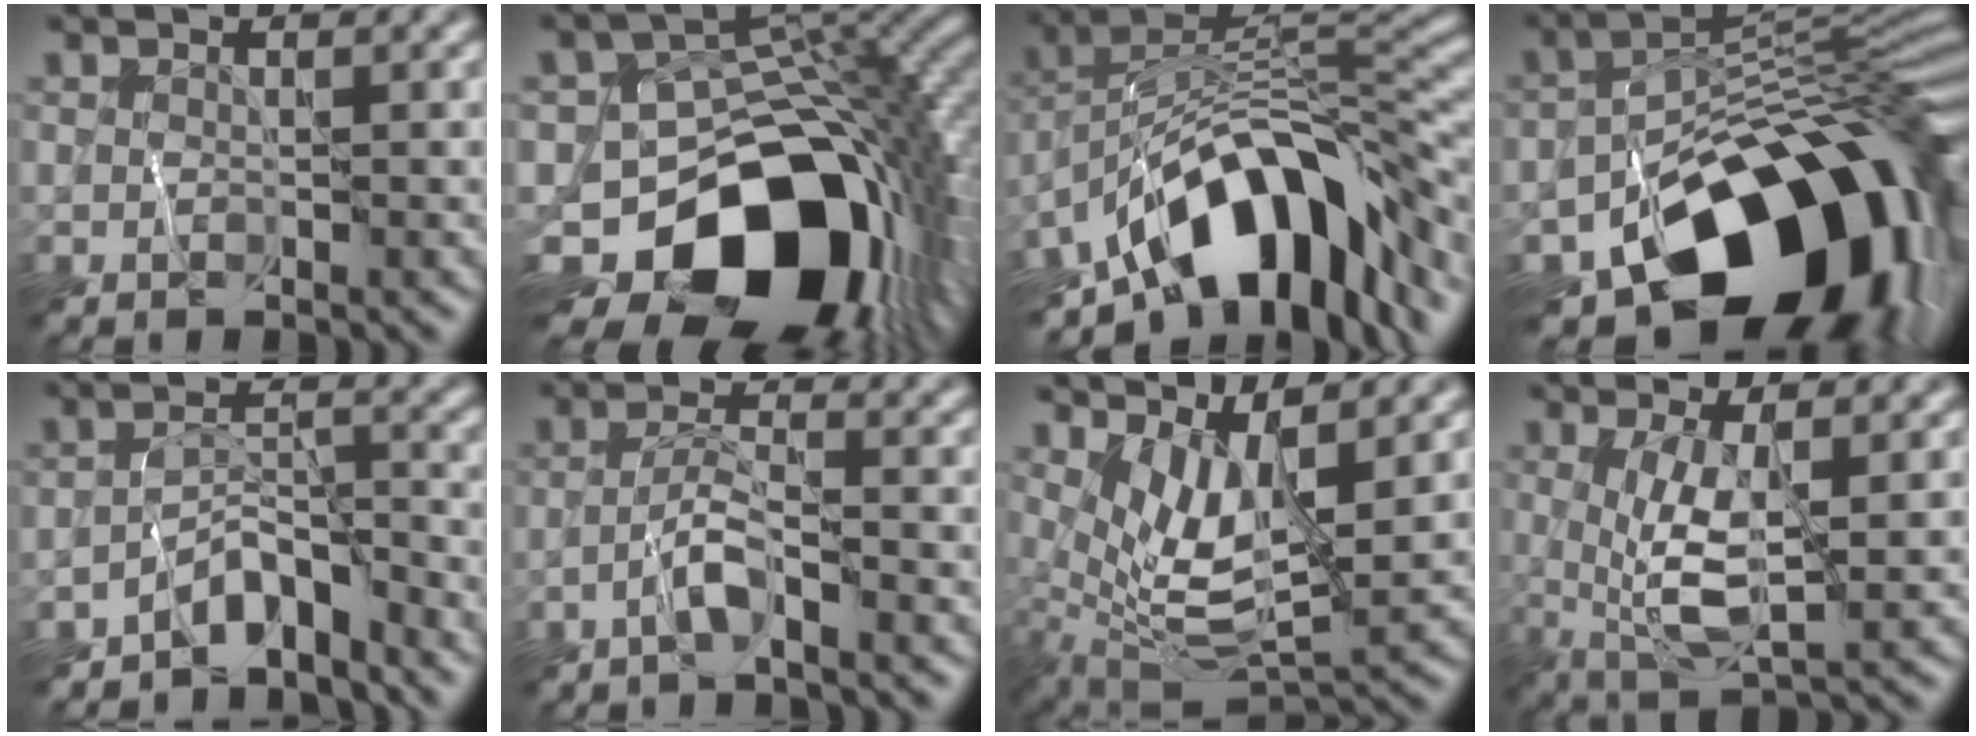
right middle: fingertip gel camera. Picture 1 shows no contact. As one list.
[{"total": 17.0, "force": [-8.3, 11.0, 10.0], "torque": [-0.150, -0.032, -0.121]}, {"total": 14.5, "force": [-6.8, 7.5, 10.5], "torque": [-0.175, 0.018, -0.131]}, {"total": 18.5, "force": [-9.6, 9.8, 12.4], "torque": [-0.175, -0.017, -0.154]}, {"total": 5.0, "force": [-4.1, 1.9, 2.2], "torque": [-0.018, 0.000, -0.077]}, {"total": 2.5, "force": [-1.6, 0.2, 1.9], "torque": [-0.036, 0.009, -0.037]}, {"total": 6.2, "force": [2.4, 2.2, 5.3], "torque": [-0.109, -0.016, 0.049]}, {"total": 5.4, "force": [0.5, 1.6, 5.1], "torque": [-0.103, -0.010, 0.012]}]